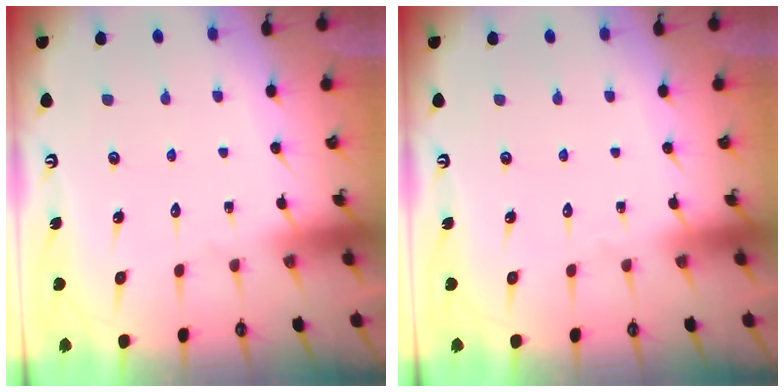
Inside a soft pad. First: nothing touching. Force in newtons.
{"total": 0.0}